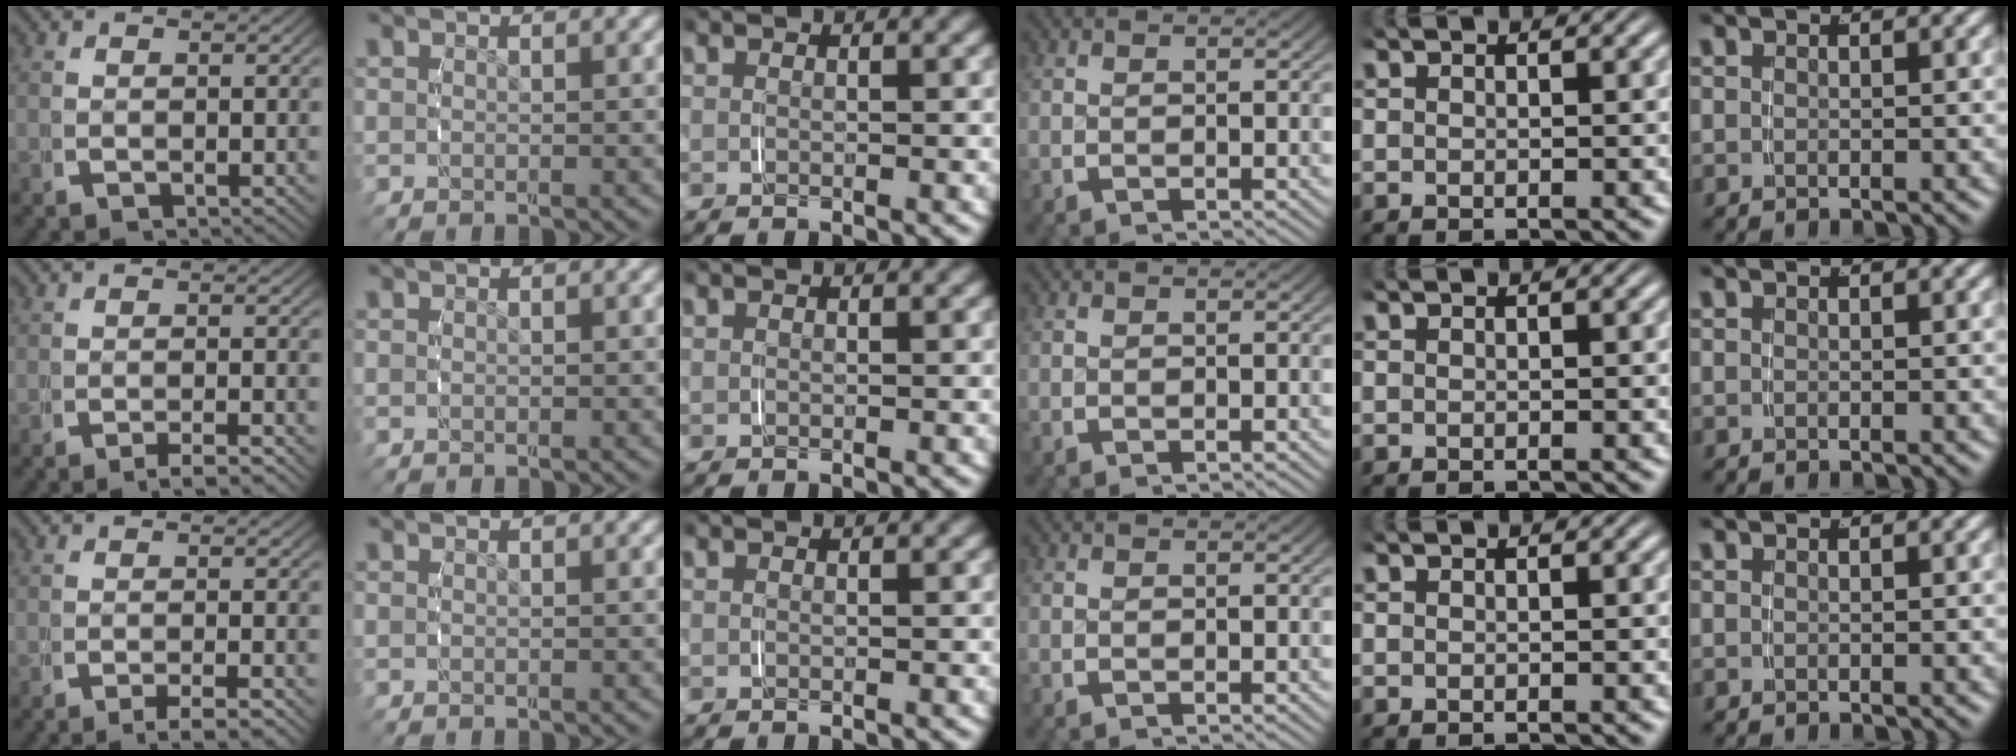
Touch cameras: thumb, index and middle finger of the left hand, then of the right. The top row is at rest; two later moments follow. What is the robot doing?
{"motion": "grasp_and_lifting", "object": "measuring cup"}